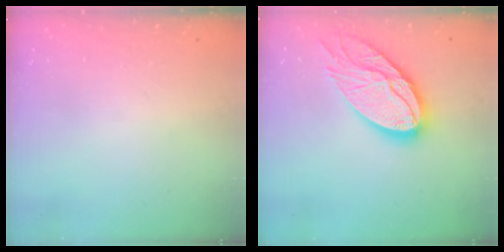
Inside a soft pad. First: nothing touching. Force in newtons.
{"total": 20.5, "press": 20.5, "slide": 2.0}